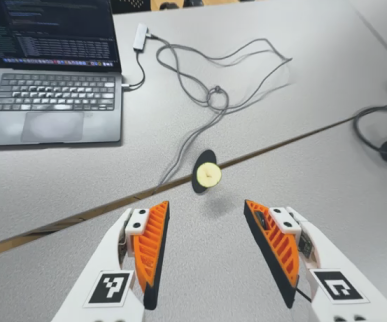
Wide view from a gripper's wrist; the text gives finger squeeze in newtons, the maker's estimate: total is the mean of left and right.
{"total": 0.0}